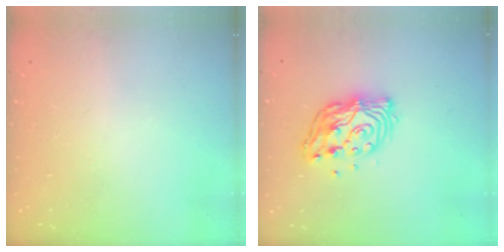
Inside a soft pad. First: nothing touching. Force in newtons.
{"total": 13.8, "press": 13.7, "slide": 1.6}